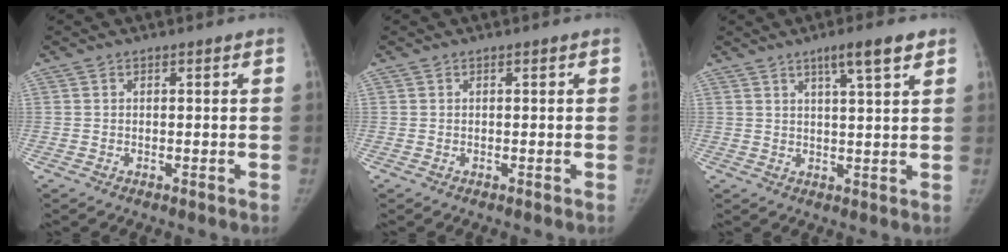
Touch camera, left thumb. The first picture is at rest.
{"total": 0.0}
{"total": 6.3, "force": [3.8, 0.7, 5.0], "torque": [-0.077, -0.016, 0.061]}